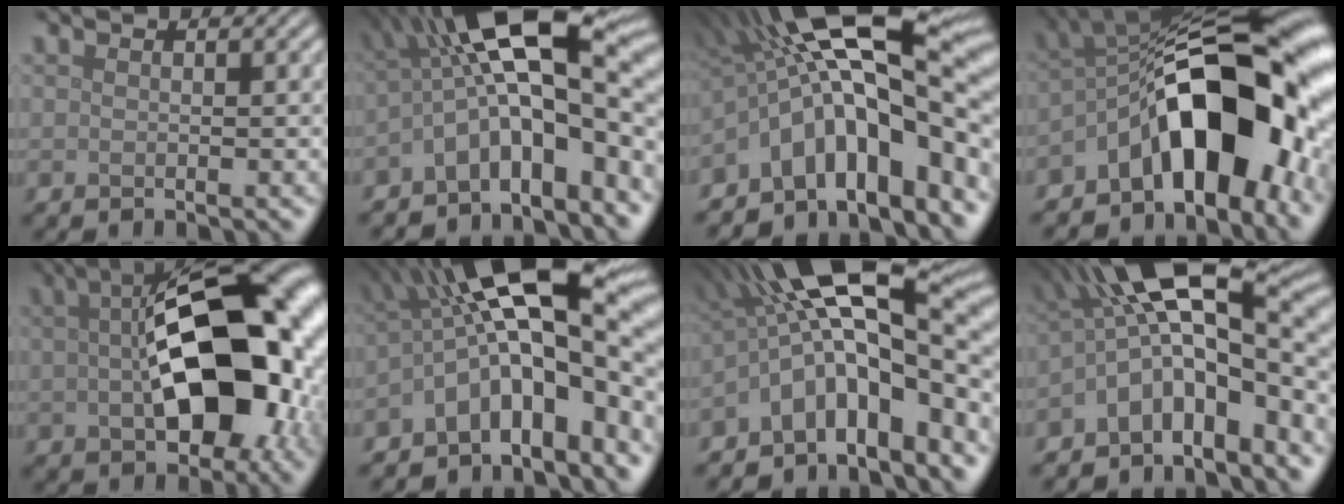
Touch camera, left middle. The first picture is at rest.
{"total": 12.7, "force": [-2.0, 4.7, 11.7], "torque": [-0.162, 0.024, -0.042]}
{"total": 16.9, "force": [-1.7, 6.6, 15.4], "torque": [-0.221, 0.033, -0.034]}
{"total": 13.7, "force": [-4.5, 6.5, 11.1], "torque": [-0.142, 0.014, -0.085]}
{"total": 16.8, "force": [0.2, 9.5, 13.9], "torque": [-0.199, -0.010, 0.021]}
{"total": 14.9, "force": [-1.4, 5.8, 13.7], "torque": [-0.182, 0.020, -0.027]}
{"total": 13.9, "force": [-2.3, 5.4, 12.6], "torque": [-0.171, 0.025, -0.045]}
{"total": 11.3, "force": [-2.4, 4.9, 9.9], "torque": [-0.140, 0.021, -0.050]}